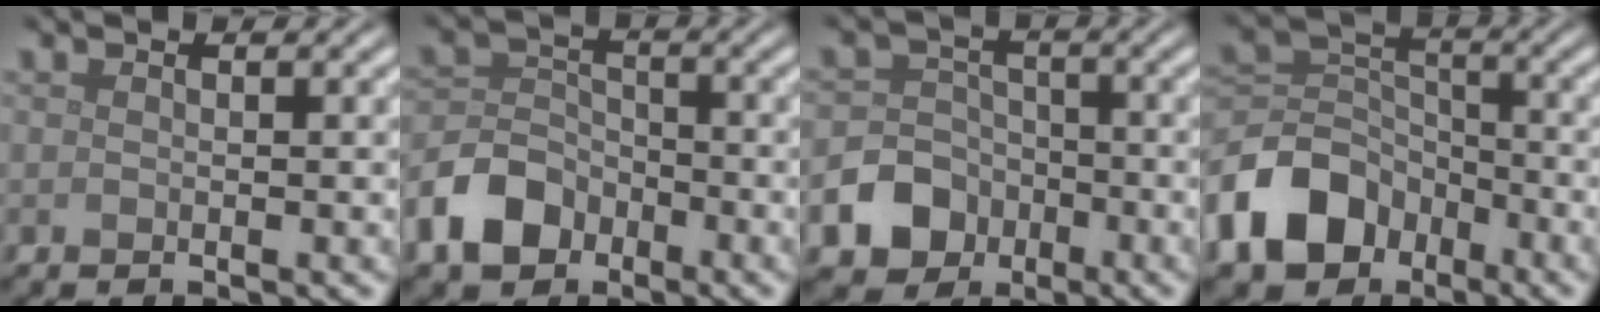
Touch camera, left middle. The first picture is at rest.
{"total": 5.2, "force": [-3.1, 3.6, 2.1], "torque": [-0.044, 0.001, -0.071]}
{"total": 8.2, "force": [-4.1, 7.0, 1.6], "torque": [-0.021, -0.020, -0.089]}
{"total": 8.1, "force": [-4.5, 5.8, 3.6], "torque": [-0.068, 0.001, -0.101]}